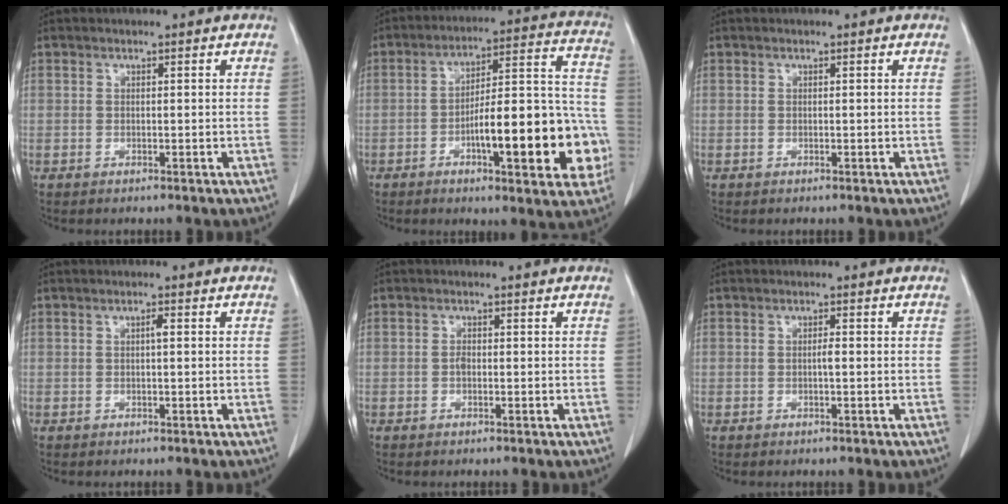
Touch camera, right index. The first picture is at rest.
{"total": 19.2, "force": [-5.9, 4.4, 17.7], "torque": [-0.207, 0.036, -0.074]}
{"total": 0.0}
{"total": 0.8, "force": [0.1, 0.1, 0.8], "torque": [-0.014, 0.001, 0.001]}
{"total": 0.9, "force": [-0.2, 0.4, 0.7], "torque": [-0.014, 0.002, -0.006]}
{"total": 0.9, "force": [-0.1, 0.1, 0.9], "torque": [-0.017, 0.001, -0.002]}